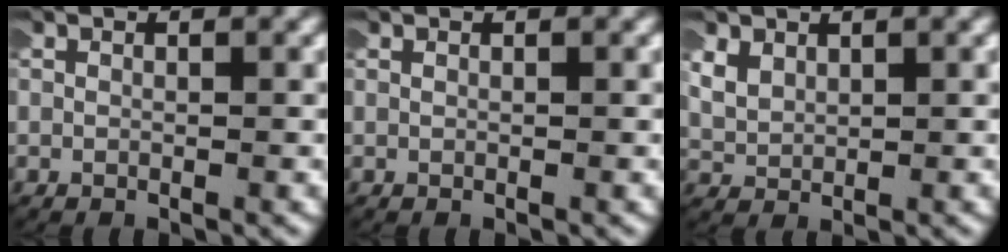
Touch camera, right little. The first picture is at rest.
{"total": 0.0}
{"total": 3.0, "force": [1.2, 2.3, 1.5], "torque": [-0.050, -0.011, 0.033]}